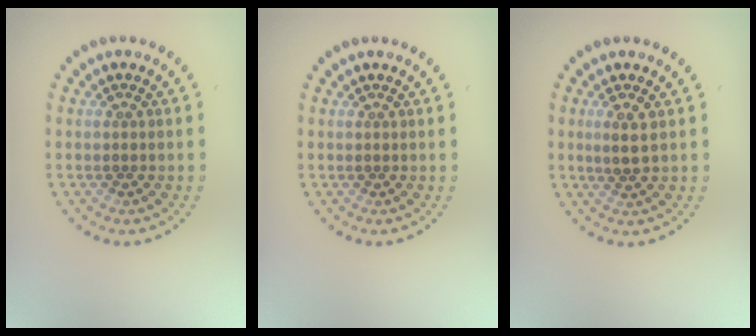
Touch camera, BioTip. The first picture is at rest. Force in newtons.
{"total": 0.0}
{"total": 1.8, "press": 1.7, "slide": 0.8}